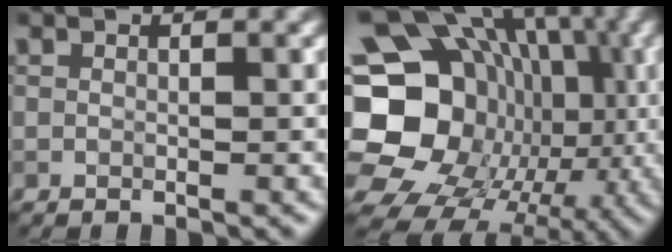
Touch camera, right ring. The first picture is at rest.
{"total": 22.8, "force": [-1.7, 19.5, 11.6], "torque": [-0.202, 0.004, -0.057]}